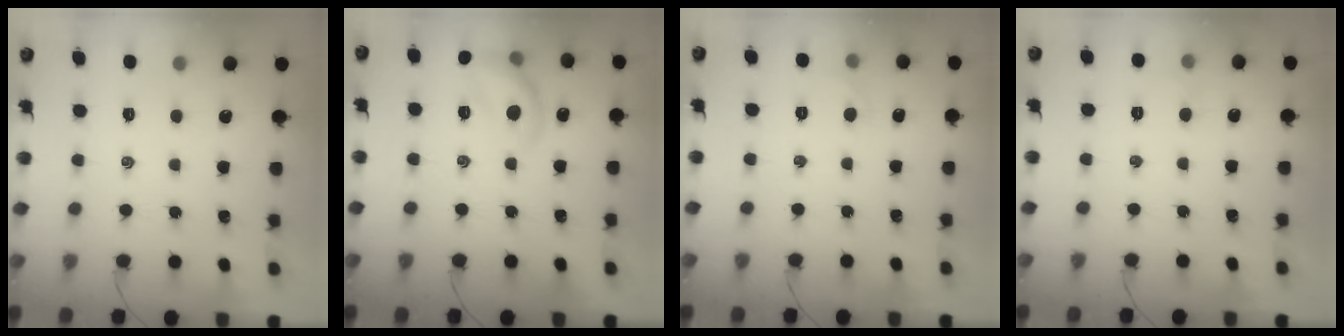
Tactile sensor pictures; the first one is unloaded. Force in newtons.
{"total": 12.1, "press": 12.0, "slide": 0.9}
{"total": 3.9, "press": 3.6, "slide": 1.5}
{"total": 2.7, "press": 2.5, "slide": 0.9}